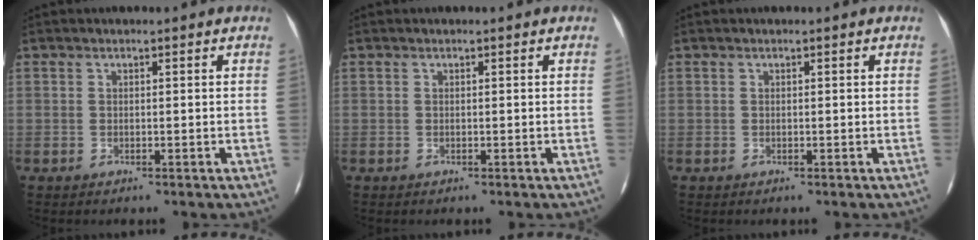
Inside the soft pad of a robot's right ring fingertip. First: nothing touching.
{"total": 0.0}
{"total": 0.0}